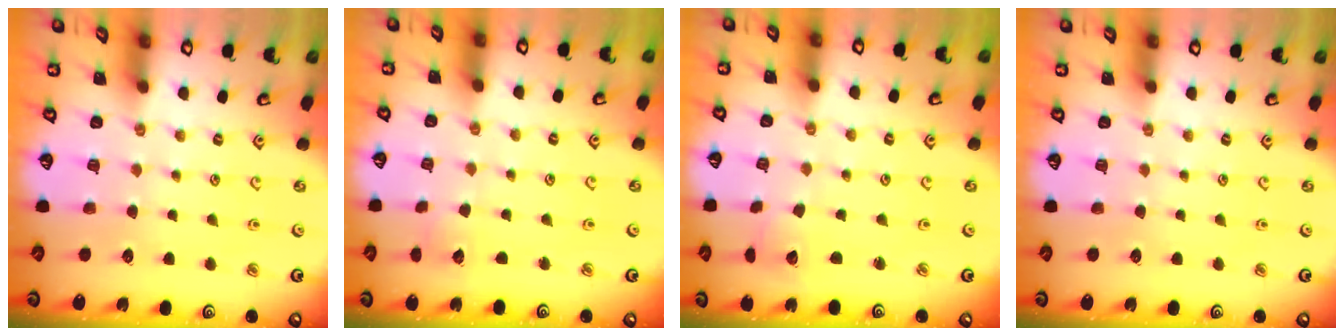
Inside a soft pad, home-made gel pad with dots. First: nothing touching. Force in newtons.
{"total": 4.2, "press": 4.1, "slide": 0.5}
{"total": 2.4, "press": 2.4, "slide": 0.3}
{"total": 0.0}